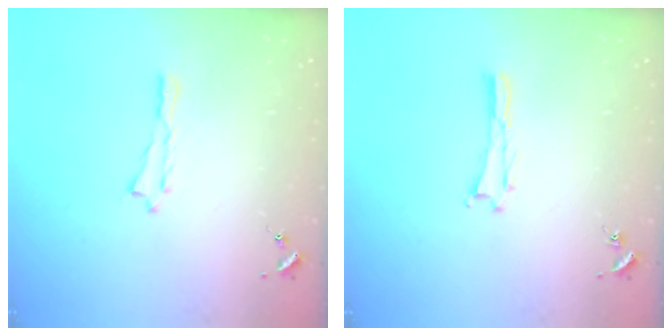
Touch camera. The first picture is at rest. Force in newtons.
{"total": 0.0}